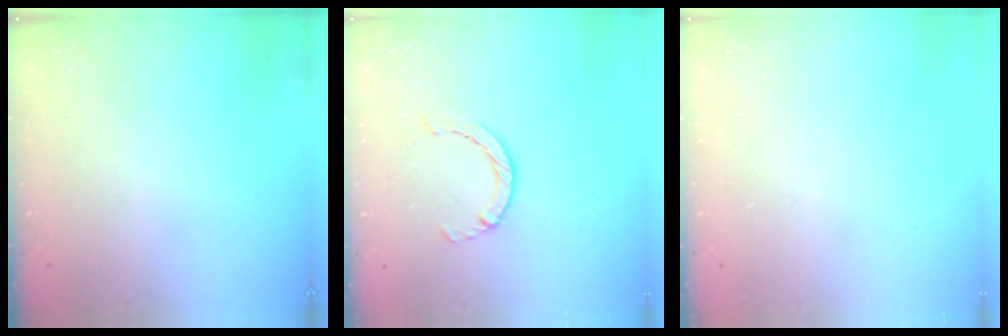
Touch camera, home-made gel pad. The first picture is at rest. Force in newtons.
{"total": 2.5, "press": 2.4, "slide": 0.4}
{"total": 0.0}